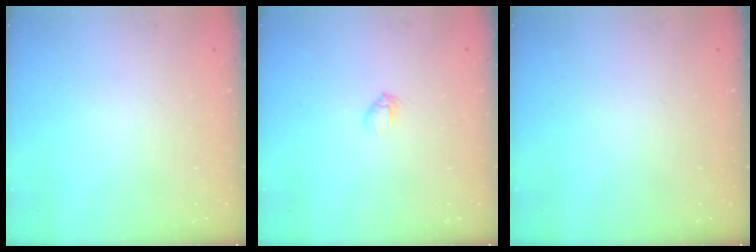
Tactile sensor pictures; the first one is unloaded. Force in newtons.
{"total": 3.2, "press": 3.1, "slide": 0.9}
{"total": 0.0}